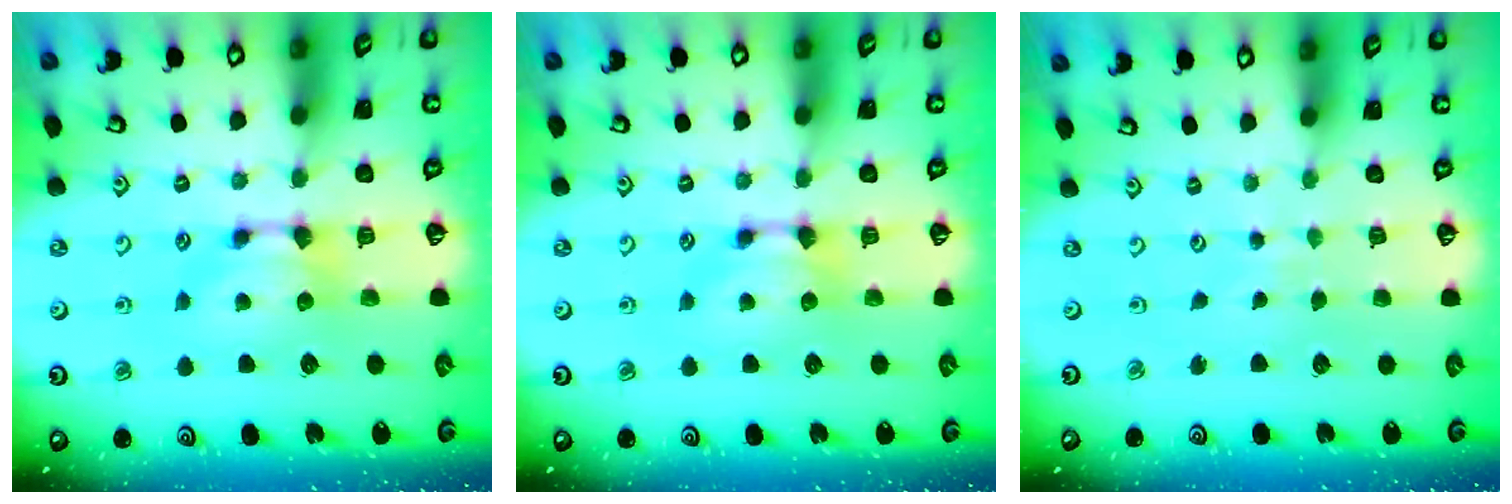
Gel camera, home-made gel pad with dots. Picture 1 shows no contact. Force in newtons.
{"total": 0.0}
{"total": 4.9, "press": 4.9, "slide": 0.3}